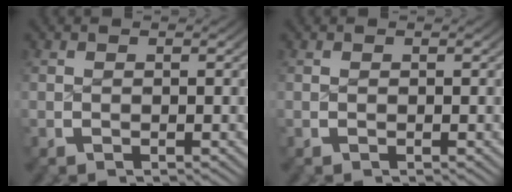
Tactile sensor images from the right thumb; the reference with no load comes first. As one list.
[{"total": 0.0}]